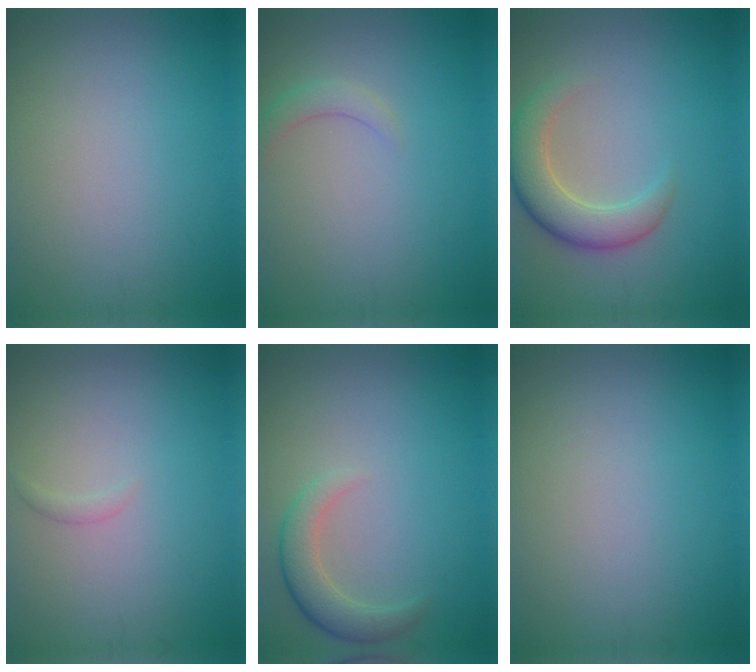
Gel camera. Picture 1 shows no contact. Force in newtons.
{"total": 1.5, "press": 1.5, "slide": 0.2}
{"total": 4.6, "press": 4.6, "slide": 0.5}
{"total": 0.6, "press": 0.6, "slide": 0.1}
{"total": 3.0, "press": 3.0, "slide": 0.4}
{"total": 0.0}